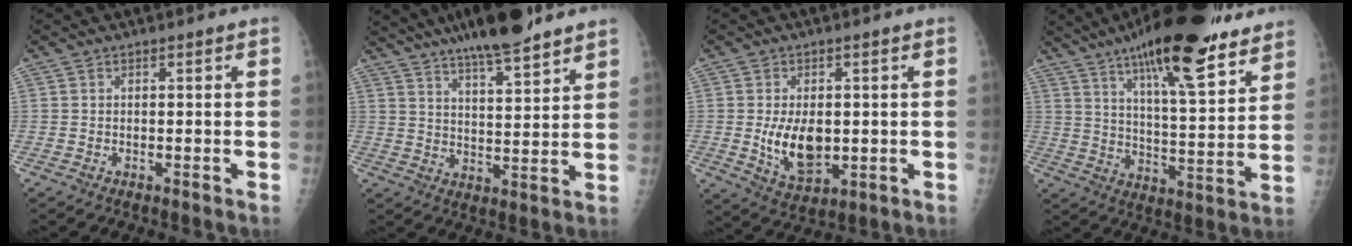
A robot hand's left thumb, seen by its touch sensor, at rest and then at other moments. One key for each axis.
{"total": 14.0, "fx": 11.0, "fy": 2.6, "fz": 8.4, "tx": -0.116, "ty": -0.045, "tz": 0.179}
{"total": 9.0, "fx": -0.4, "fy": 5.2, "fz": 7.3, "tx": -0.108, "ty": -0.015, "tz": 0.007}
{"total": 23.7, "fx": 15.9, "fy": 6.0, "fz": 16.5, "tx": -0.231, "ty": -0.051, "tz": 0.247}